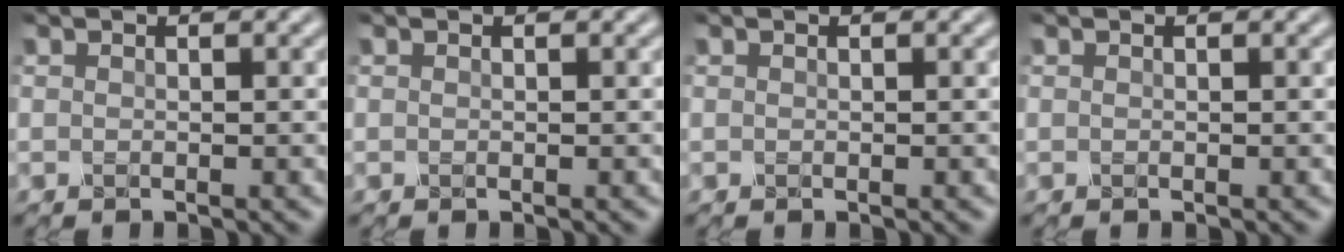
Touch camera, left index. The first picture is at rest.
{"total": 0.0}
{"total": 0.0}
{"total": 0.0}